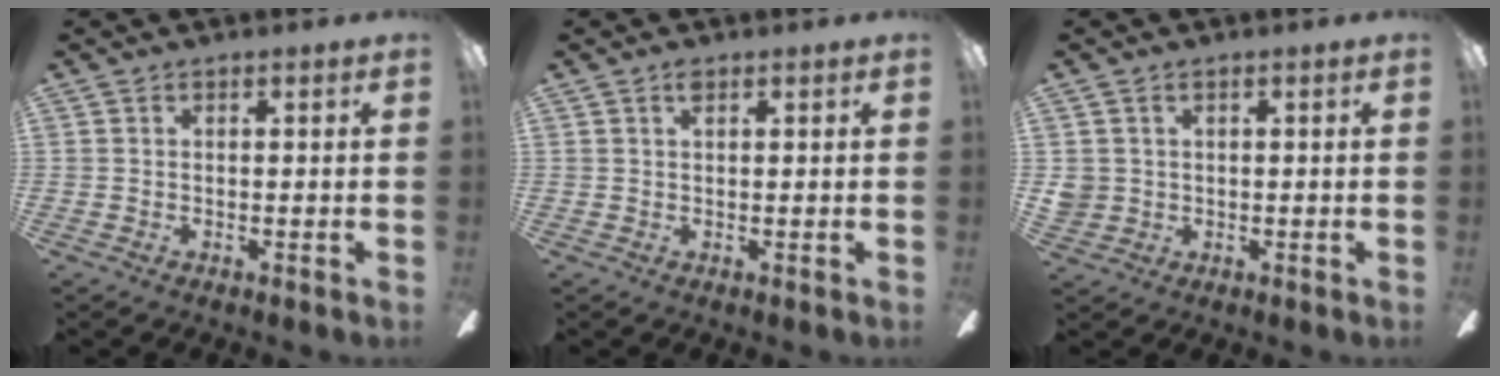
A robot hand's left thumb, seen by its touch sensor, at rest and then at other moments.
{"total": 1.4, "force": [0.8, 0.6, 1.0], "torque": [-0.015, 0.000, 0.012]}
{"total": 2.8, "force": [0.6, 2.7, 0.3], "torque": [-0.013, 0.006, 0.013]}